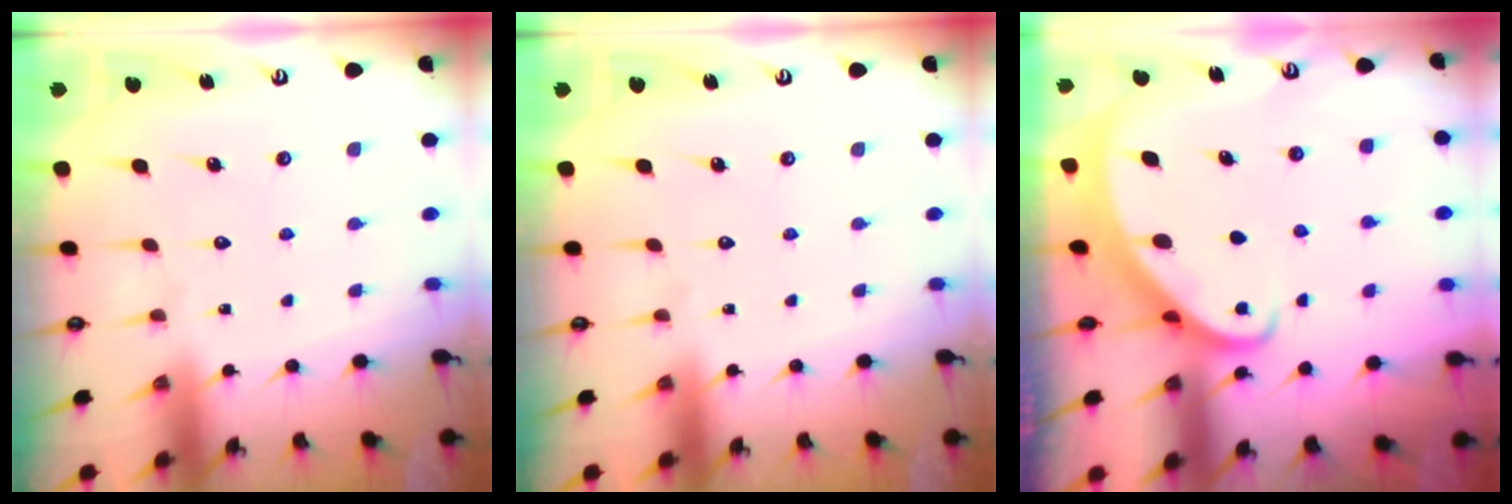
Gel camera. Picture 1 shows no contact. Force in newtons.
{"total": 0.0}
{"total": 2.7, "press": 2.7, "slide": 0.3}